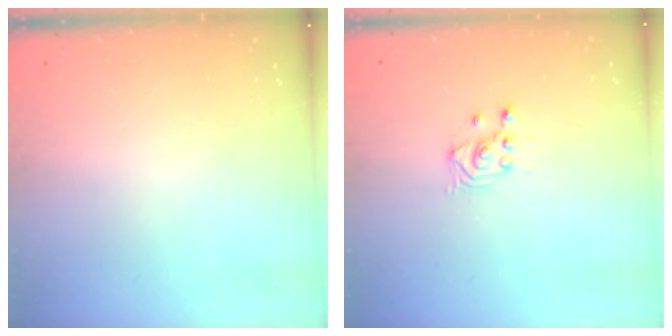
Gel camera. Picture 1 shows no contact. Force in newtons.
{"total": 2.6, "press": 2.6, "slide": 0.1}